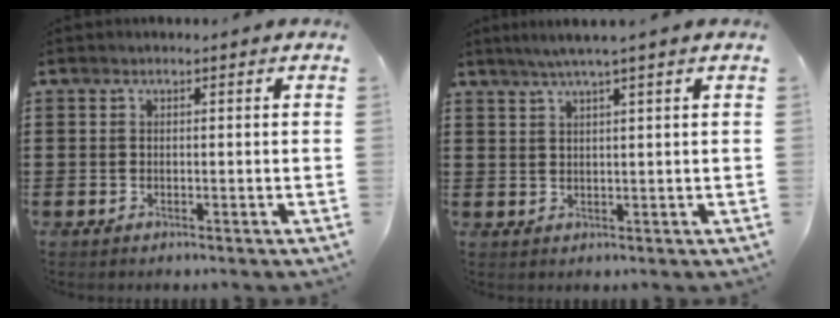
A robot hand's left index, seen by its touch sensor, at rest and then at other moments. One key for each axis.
{"total": 2.7, "fx": 1.9, "fy": -0.5, "fz": 1.9, "tx": -0.038, "ty": 0.000, "tz": 0.033}